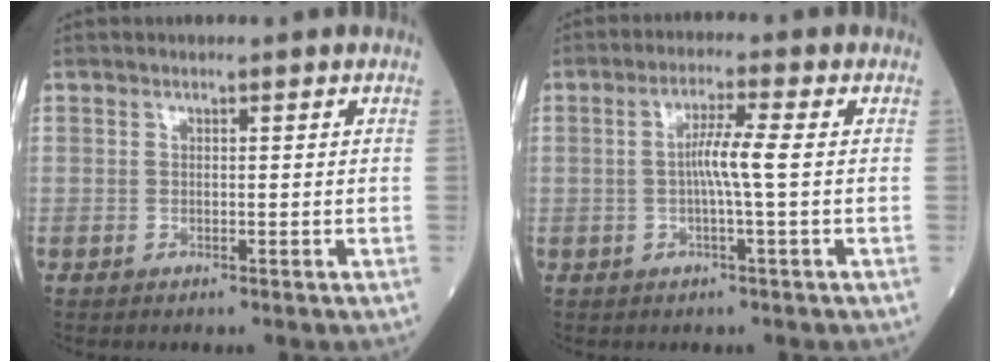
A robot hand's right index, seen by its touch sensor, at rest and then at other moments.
{"total": 4.6, "force": [-0.2, -0.5, 4.6], "torque": [-0.084, 0.006, -0.004]}